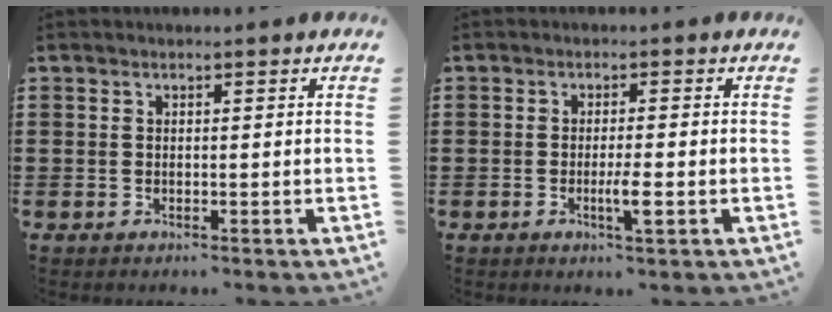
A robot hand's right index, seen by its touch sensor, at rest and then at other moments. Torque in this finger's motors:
{"motor_torque": [1.15, 0.19, 0.11, 0.08]}